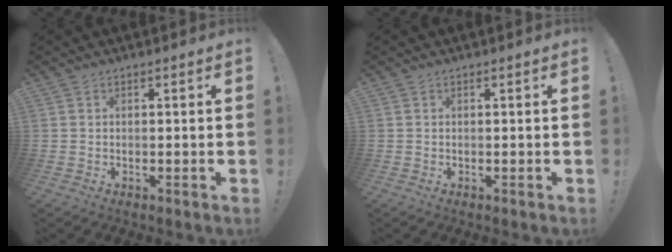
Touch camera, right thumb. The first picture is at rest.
{"total": 0.0}